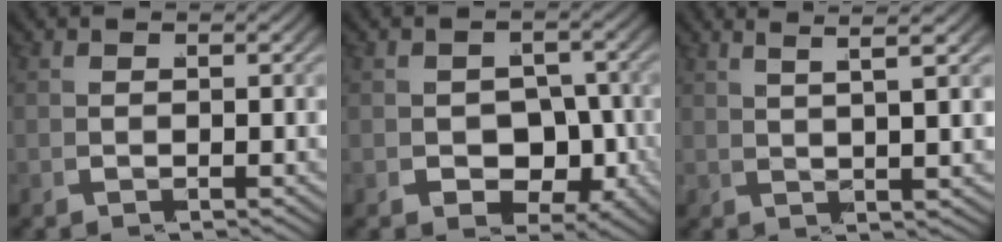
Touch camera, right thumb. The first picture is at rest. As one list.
[{"total": 5.7, "force": [-0.9, 4.5, 3.4], "torque": [-0.071, -0.027, 0.003]}, {"total": 5.2, "force": [3.5, 0.8, 3.9], "torque": [-0.046, 0.016, 0.061]}]